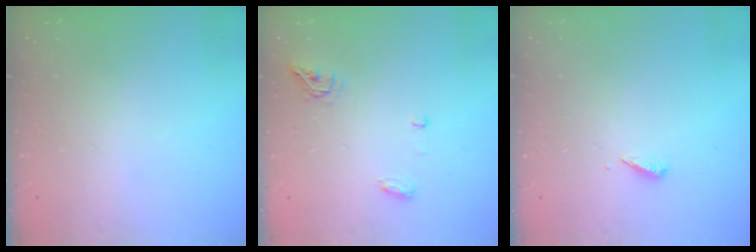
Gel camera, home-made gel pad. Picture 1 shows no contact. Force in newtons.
{"total": 5.8, "press": 5.7, "slide": 0.9}
{"total": 2.8, "press": 2.8, "slide": 0.2}